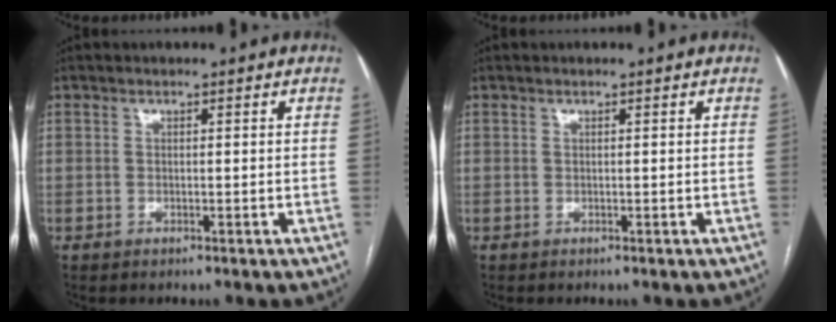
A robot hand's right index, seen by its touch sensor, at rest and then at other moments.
{"total": 0.0}